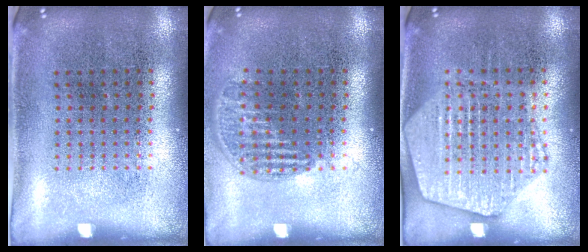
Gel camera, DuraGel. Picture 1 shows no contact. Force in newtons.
{"total": 1.2, "press": 1.0, "slide": 0.6}
{"total": 1.8, "press": 1.8, "slide": 0.2}